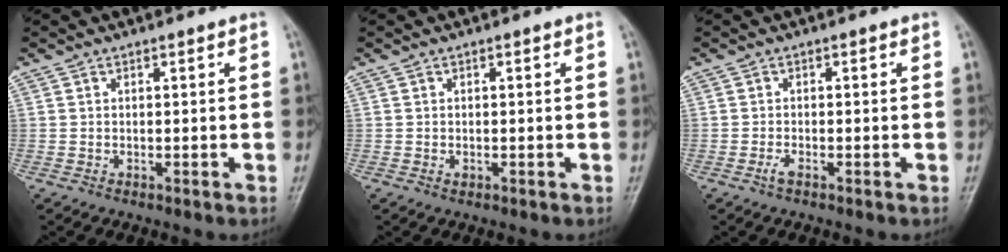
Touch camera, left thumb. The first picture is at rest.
{"total": 0.8, "force": [-0.1, 0.6, 0.6], "torque": [-0.003, 0.001, -0.001]}
{"total": 1.3, "force": [-0.7, 0.4, 1.0], "torque": [-0.023, 0.001, -0.017]}